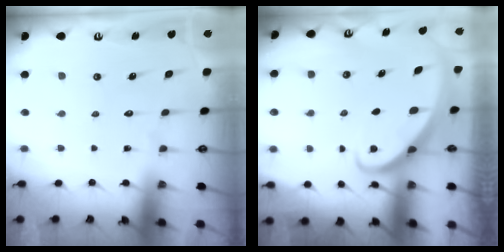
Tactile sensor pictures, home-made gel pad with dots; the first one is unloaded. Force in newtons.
{"total": 2.6, "press": 2.6, "slide": 0.3}